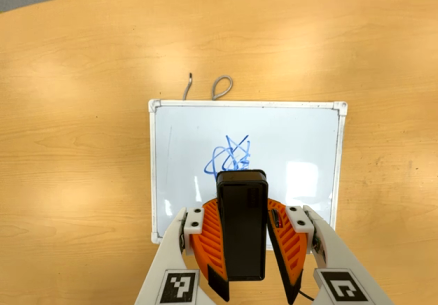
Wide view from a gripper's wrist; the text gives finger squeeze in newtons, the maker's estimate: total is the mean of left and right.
{"total": 9.7, "left": 9.2, "right": 10.3}